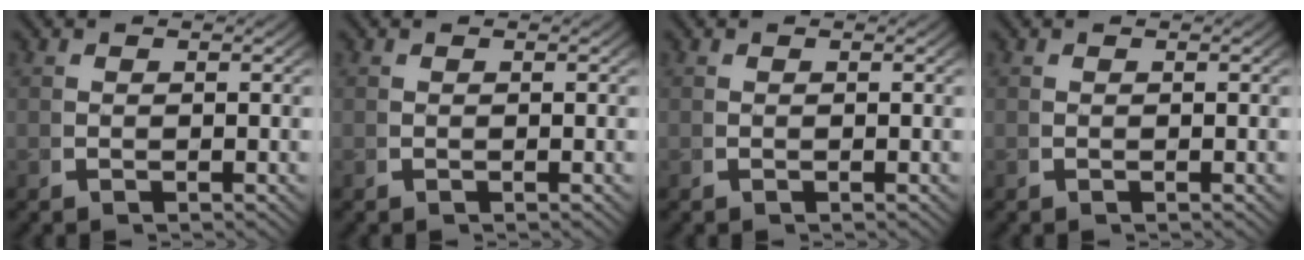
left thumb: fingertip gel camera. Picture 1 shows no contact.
{"total": 0.0}
{"total": 0.0}
{"total": 0.0}